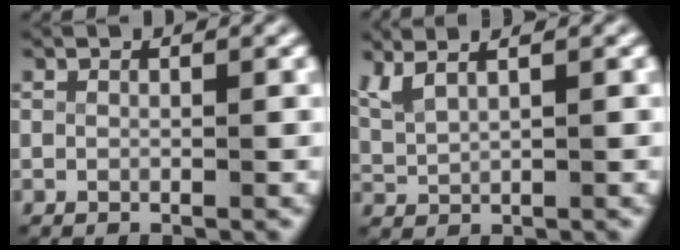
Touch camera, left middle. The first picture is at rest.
{"total": 3.3, "force": [1.8, 1.6, 2.2], "torque": [-0.061, 0.000, 0.043]}